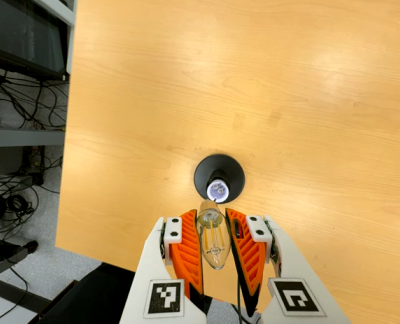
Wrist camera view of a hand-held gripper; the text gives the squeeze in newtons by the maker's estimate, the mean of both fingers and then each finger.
{"total": 21.1, "left": 22.2, "right": 20.0}